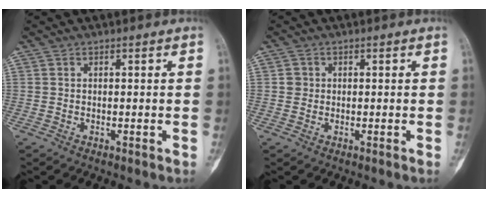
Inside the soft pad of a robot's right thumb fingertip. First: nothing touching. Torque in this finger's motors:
{"motor_torque": [-0.08, 0.65, 0.00, -0.17, -0.04]}